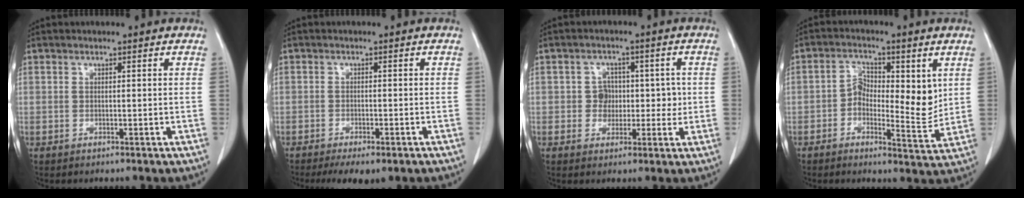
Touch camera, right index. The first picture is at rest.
{"total": 5.7, "force": [-4.1, 2.1, 3.4], "torque": [-0.046, -0.009, -0.057]}
{"total": 4.5, "force": [0.0, 4.2, 1.5], "torque": [0.002, 0.020, -0.001]}
{"total": 8.2, "force": [0.9, 4.2, 7.0], "torque": [-0.099, 0.002, 0.013]}